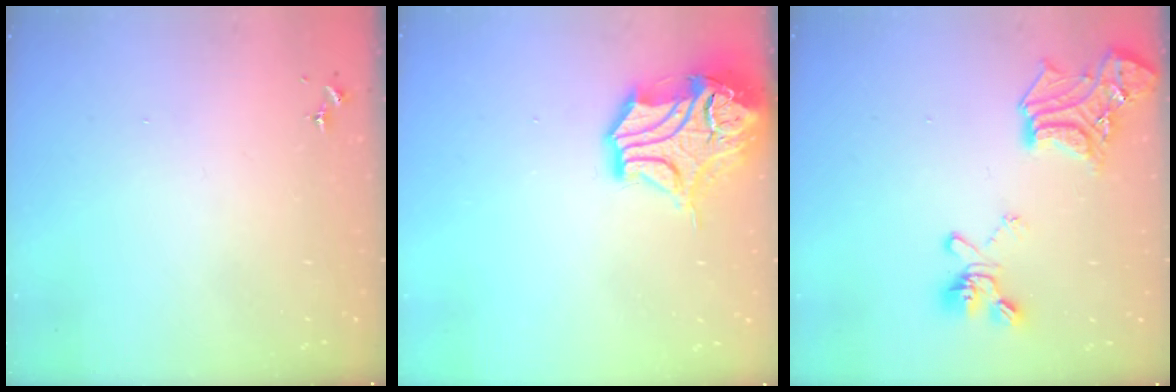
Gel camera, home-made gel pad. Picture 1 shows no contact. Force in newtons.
{"total": 16.8, "press": 16.6, "slide": 2.5}
{"total": 19.4, "press": 19.4, "slide": 1.5}